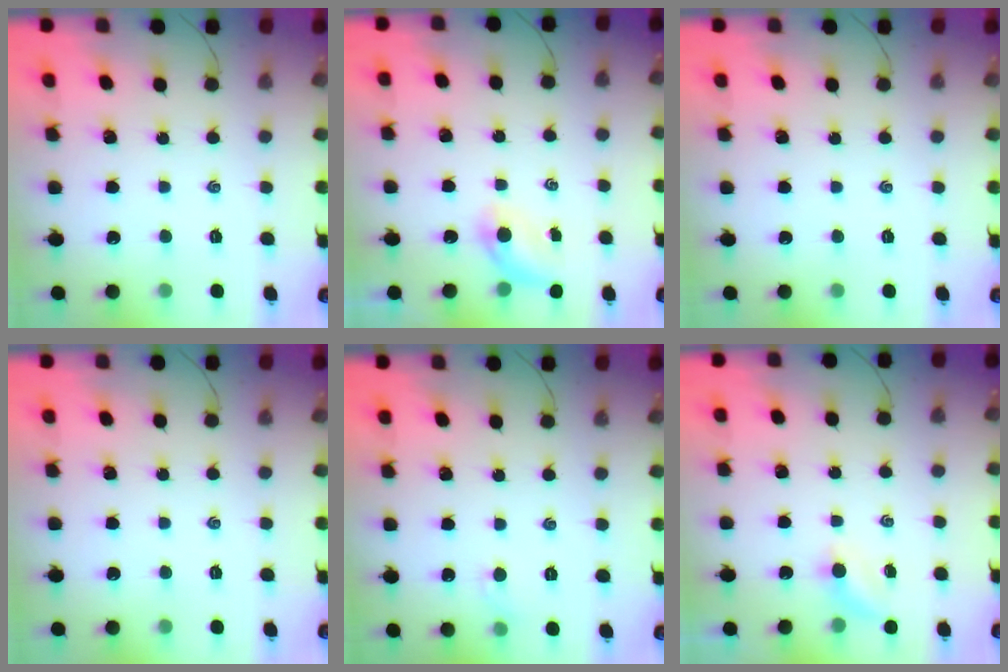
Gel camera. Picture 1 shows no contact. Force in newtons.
{"total": 3.5, "press": 3.4, "slide": 0.8}
{"total": 0.0}
{"total": 0.0}
{"total": 2.9, "press": 2.8, "slide": 1.0}
{"total": 2.4, "press": 2.3, "slide": 0.7}